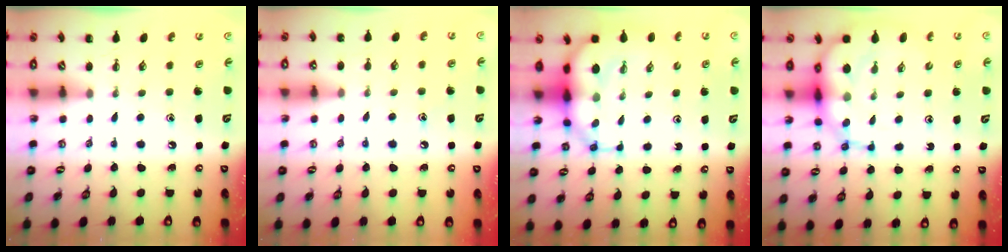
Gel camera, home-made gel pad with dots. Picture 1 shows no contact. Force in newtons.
{"total": 6.0, "press": 5.6, "slide": 2.0}
{"total": 8.0, "press": 7.7, "slide": 2.2}
{"total": 11.6, "press": 11.1, "slide": 3.1}